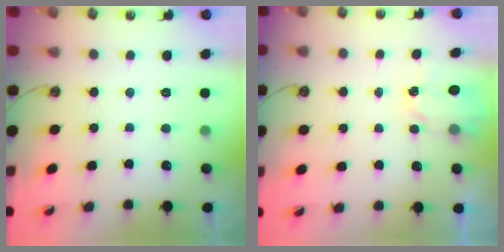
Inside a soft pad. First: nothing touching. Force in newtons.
{"total": 2.6, "press": 2.6, "slide": 0.4}